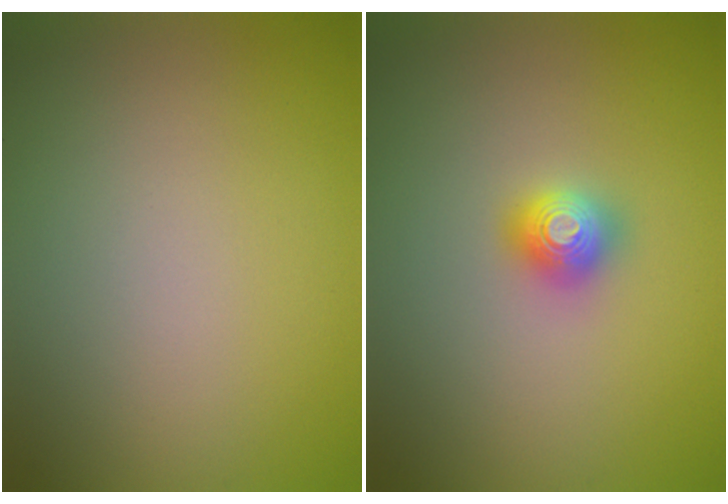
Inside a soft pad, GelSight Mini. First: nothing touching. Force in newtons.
{"total": 2.0, "press": 2.0, "slide": 0.2}